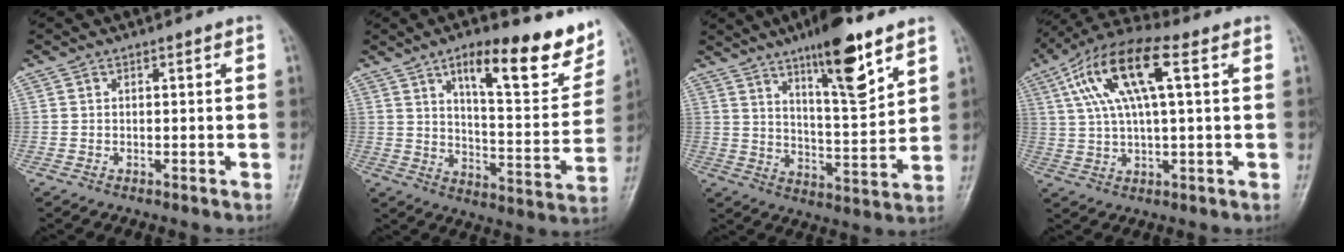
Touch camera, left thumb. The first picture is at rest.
{"total": 19.2, "force": [11.6, 6.3, 13.9], "torque": [-0.144, -0.062, 0.172]}
{"total": 14.2, "force": [8.8, 3.3, 10.7], "torque": [-0.152, -0.053, 0.146]}
{"total": 14.4, "force": [4.7, 4.7, 12.7], "torque": [-0.257, 0.025, 0.081]}